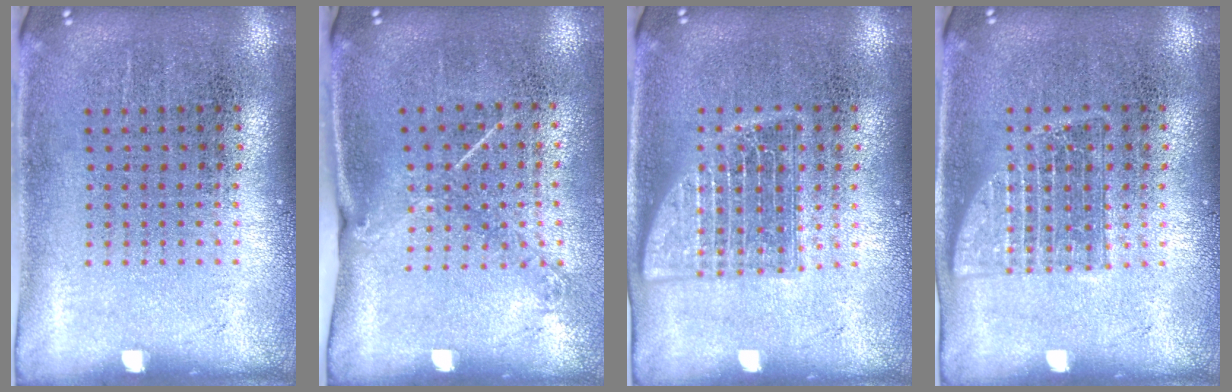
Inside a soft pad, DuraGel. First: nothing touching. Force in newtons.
{"total": 1.4, "press": 1.0, "slide": 1.0}
{"total": 2.5, "press": 2.5, "slide": 0.4}
{"total": 1.1, "press": 1.1, "slide": 0.3}